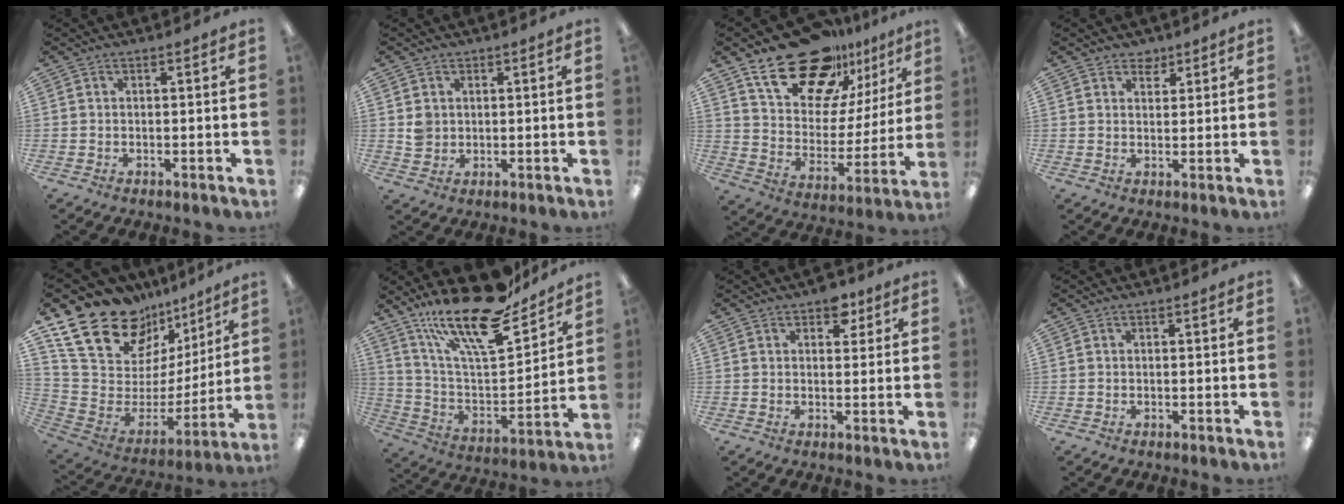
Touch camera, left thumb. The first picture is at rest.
{"total": 3.6, "force": [0.9, 3.4, 0.8], "torque": [-0.006, -0.001, 0.014]}
{"total": 21.4, "force": [16.4, 10.4, 9.1], "torque": [-0.161, -0.103, 0.293]}
{"total": 3.0, "force": [2.4, 1.8, 0.3], "torque": [0.006, -0.012, 0.042]}
{"total": 21.2, "force": [15.8, 11.0, 8.8], "torque": [-0.158, -0.121, 0.294]}
{"total": 23.2, "force": [17.7, 6.6, 13.4], "torque": [-0.238, -0.114, 0.301]}
{"total": 4.5, "force": [2.8, 2.6, 2.3], "torque": [-0.020, -0.006, 0.046]}
{"total": 0.0}